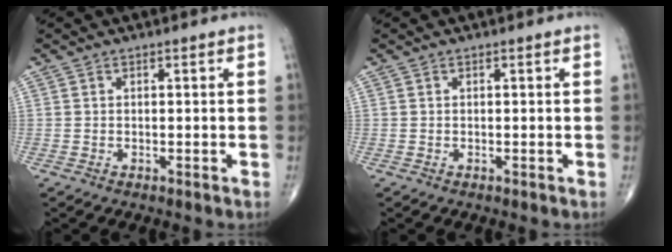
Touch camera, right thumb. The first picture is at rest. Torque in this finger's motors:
{"motor_torque": [0.09, 0.09, -0.14, -0.13, 0.00]}